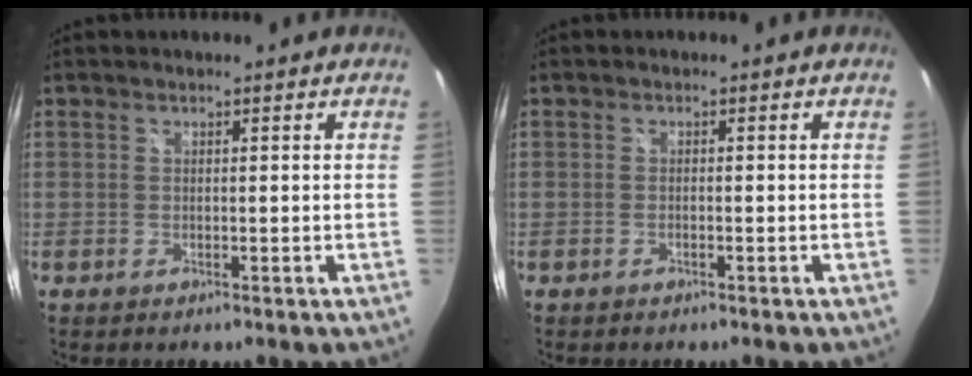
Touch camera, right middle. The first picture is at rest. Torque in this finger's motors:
{"motor_torque": [-0.17, 0.10, -0.01, 0.00]}